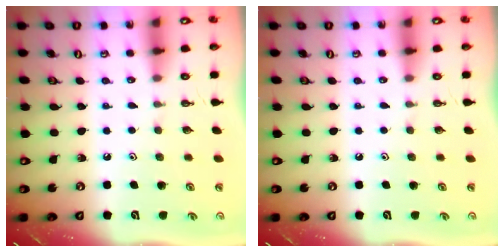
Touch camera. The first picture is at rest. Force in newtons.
{"total": 0.0}